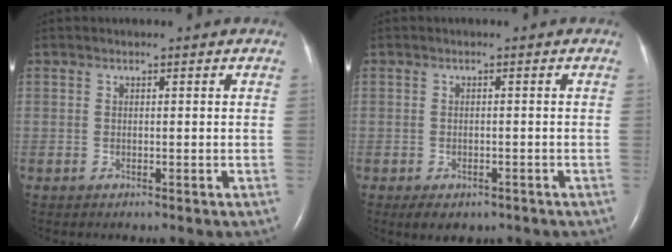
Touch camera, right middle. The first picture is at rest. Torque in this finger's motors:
{"motor_torque": [0.35, -0.30, 0.02, 0.01]}